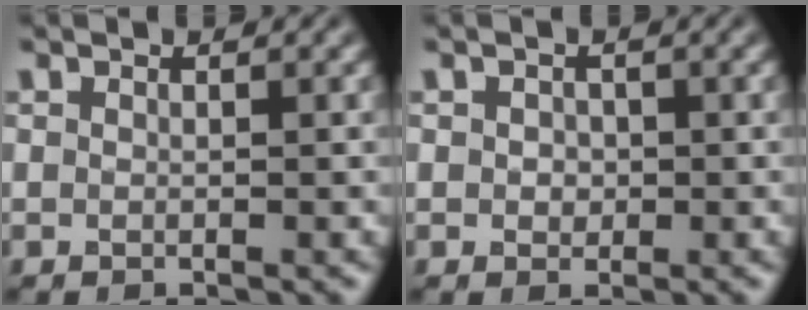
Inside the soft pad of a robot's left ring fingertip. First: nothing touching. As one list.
[{"total": 1.1, "force": [0.1, 1.0, 0.5], "torque": [-0.008, -0.002, -0.001]}]